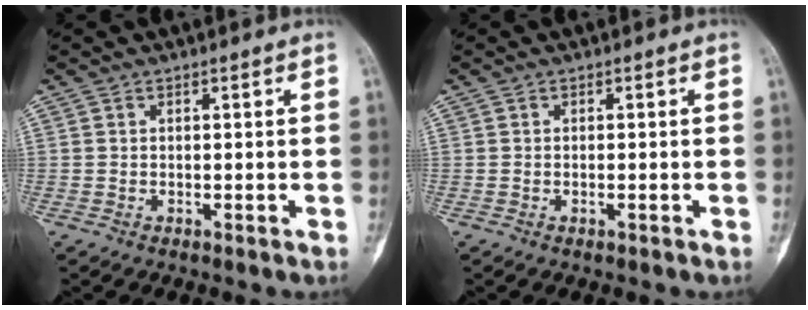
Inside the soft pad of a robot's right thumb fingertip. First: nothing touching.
{"total": 0.6, "force": [-0.2, 0.2, 0.5], "torque": [-0.014, 0.003, -0.001]}